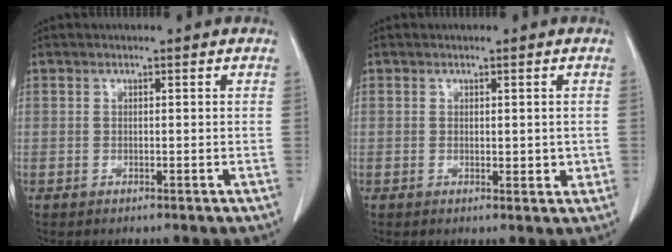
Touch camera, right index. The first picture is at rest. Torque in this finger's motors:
{"motor_torque": [0.02, 0.07, -0.01, 0.01]}